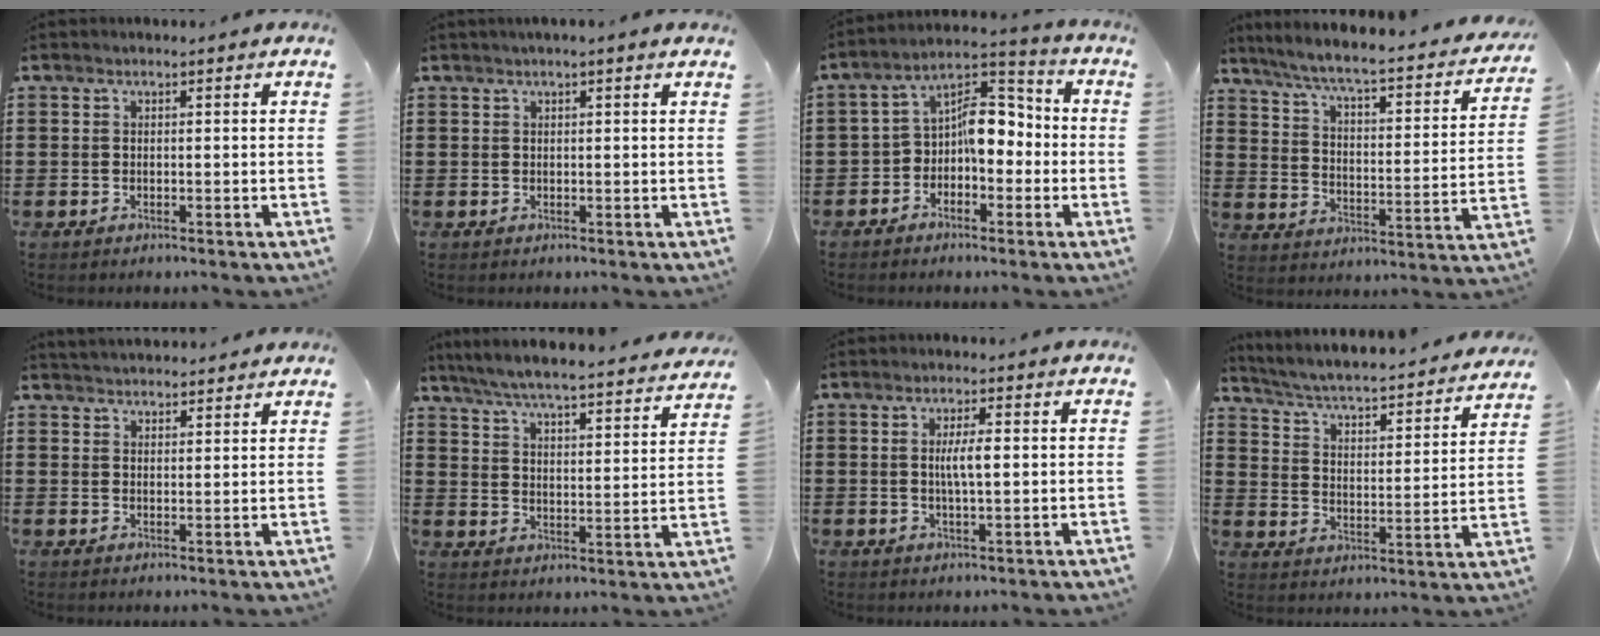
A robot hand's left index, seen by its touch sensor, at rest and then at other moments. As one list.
[{"total": 0.9, "force": [0.6, 0.0, 0.7], "torque": [-0.014, -0.001, 0.011]}, {"total": 6.9, "force": [-0.9, 4.5, 5.2], "torque": [-0.093, 0.010, -0.021]}, {"total": 5.0, "force": [4.1, 0.1, 3.0], "torque": [-0.078, -0.039, 0.059]}, {"total": 2.7, "force": [2.7, 0.0, -0.1], "torque": [-0.006, -0.005, 0.053]}, {"total": 5.6, "force": [5.3, -0.5, 1.8], "torque": [-0.060, -0.042, 0.087]}, {"total": 3.6, "force": [0.4, 0.7, 3.5], "torque": [-0.068, 0.001, 0.004]}, {"total": 3.3, "force": [3.0, -0.2, 1.3], "torque": [-0.046, -0.036, 0.038]}]